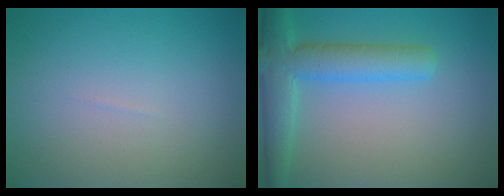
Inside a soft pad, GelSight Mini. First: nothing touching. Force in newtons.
{"total": 5.4, "press": 5.4, "slide": 0.3}